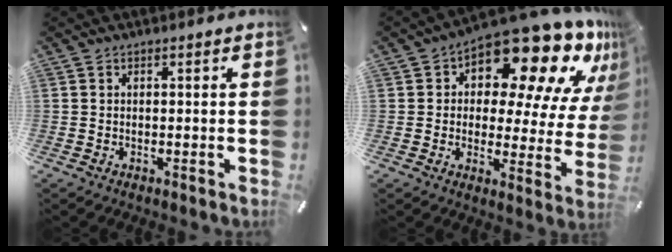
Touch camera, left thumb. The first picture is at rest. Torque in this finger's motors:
{"motor_torque": [2.51, 2.51, 1.56, -1.22, 0.20]}